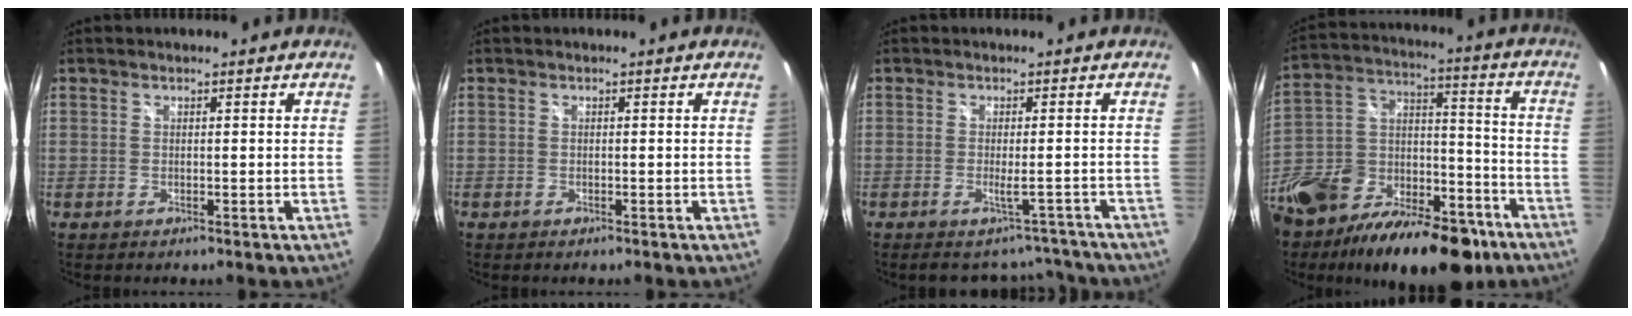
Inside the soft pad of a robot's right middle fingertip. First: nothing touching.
{"total": 0.5, "force": [-0.4, 0.3, 0.1], "torque": [-0.003, -0.003, -0.009]}
{"total": 6.8, "force": [-6.6, 1.5, 1.1], "torque": [-0.003, 0.012, -0.075]}
{"total": 28.3, "force": [-15.8, 16.1, 17.0], "torque": [-0.353, 0.009, -0.238]}